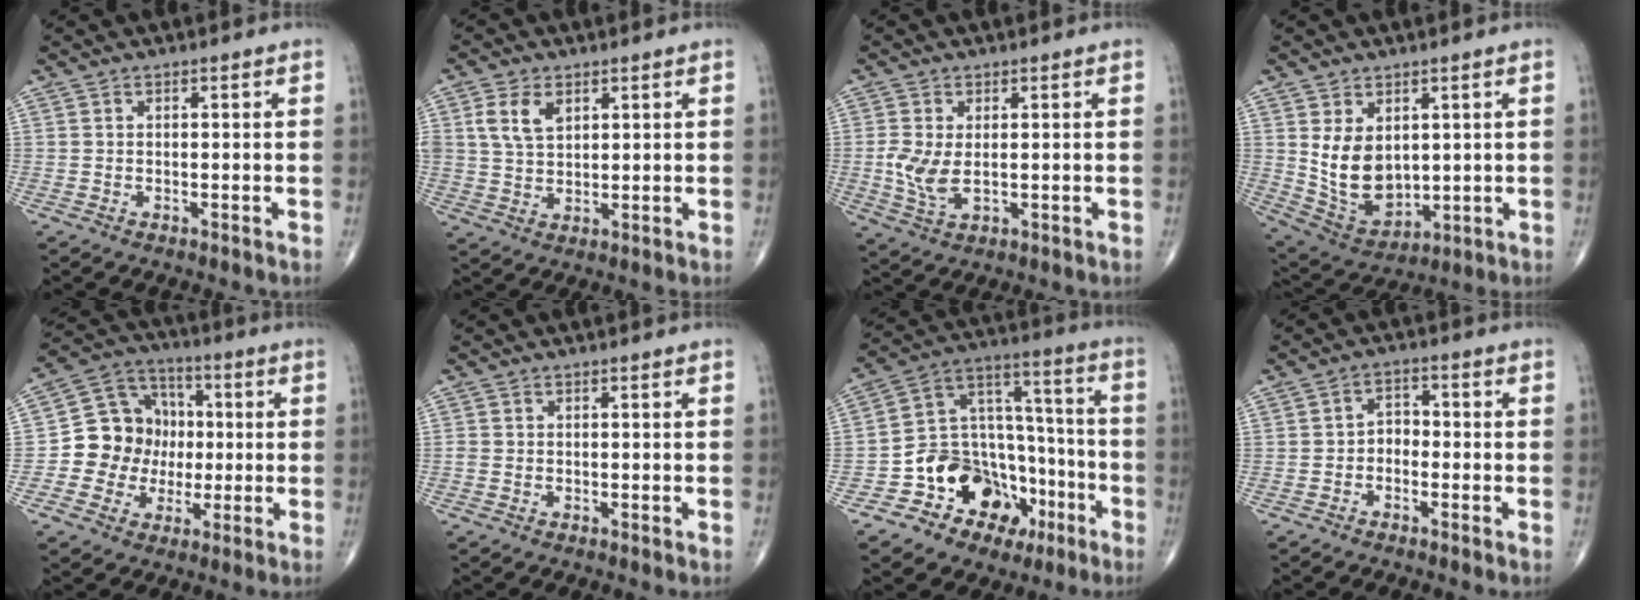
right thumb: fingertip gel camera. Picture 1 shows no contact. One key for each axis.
{"total": 6.4, "fx": 2.6, "fy": 4.0, "fz": 4.3, "tx": -0.074, "ty": -0.007, "tz": 0.053}
{"total": 6.0, "fx": 0.0, "fy": 3.3, "fz": 4.9, "tx": -0.113, "ty": -0.011, "tz": 0.006}
{"total": 10.8, "fx": 1.9, "fy": 7.4, "fz": 7.6, "tx": -0.113, "ty": -0.021, "tz": 0.062}
{"total": 13.3, "fx": -0.7, "fy": 11.9, "fz": 5.8, "tx": -0.052, "ty": 0.034, "tz": -0.014}
{"total": 0.9, "fx": -0.2, "fy": 0.8, "fz": 0.4, "tx": -0.008, "ty": 0.001, "tz": -0.006}
{"total": 19.9, "fx": -9.2, "fy": 14.6, "fz": 9.9, "tx": -0.100, "ty": 0.105, "tz": -0.144}
{"total": 3.4, "fx": -1.2, "fy": 2.5, "fz": 1.9, "tx": -0.013, "ty": 0.021, "tz": -0.033}